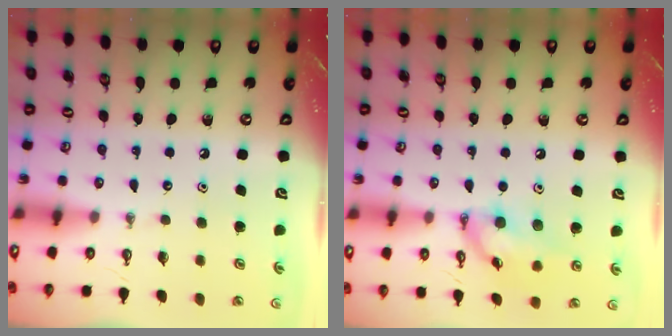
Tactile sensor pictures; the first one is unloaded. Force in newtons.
{"total": 12.8, "press": 12.8, "slide": 0.5}